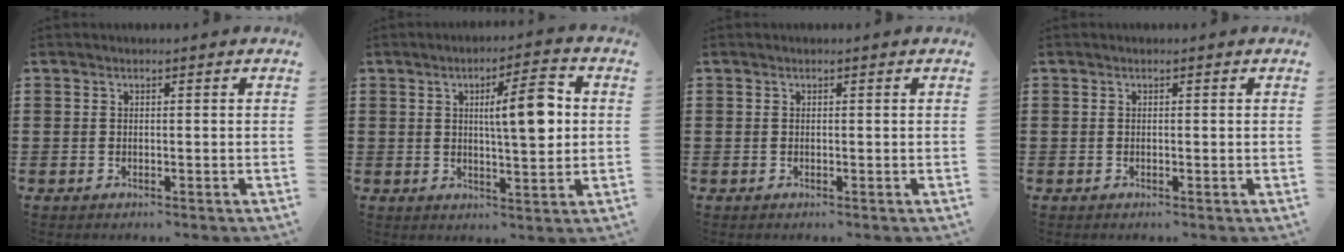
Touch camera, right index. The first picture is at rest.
{"total": 8.2, "force": [1.4, 2.0, 7.9], "torque": [-0.125, -0.003, 0.016]}
{"total": 0.0}
{"total": 0.0}